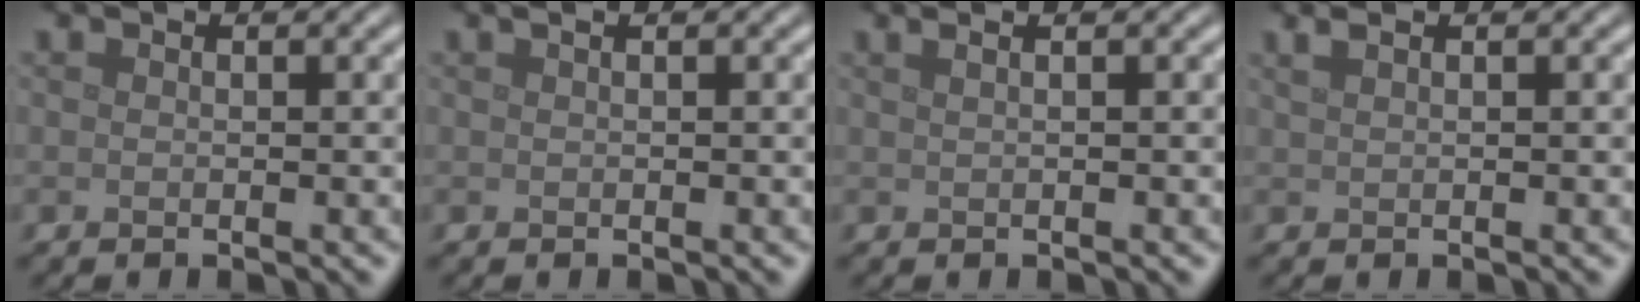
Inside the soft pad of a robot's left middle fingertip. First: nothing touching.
{"total": 0.6, "force": [0.4, 0.2, 0.5], "torque": [-0.008, 0.006, 0.003]}
{"total": 3.1, "force": [1.6, 1.7, 2.1], "torque": [-0.013, 0.020, -0.006]}
{"total": 1.5, "force": [1.0, 0.6, 1.0], "torque": [-0.018, 0.004, 0.013]}